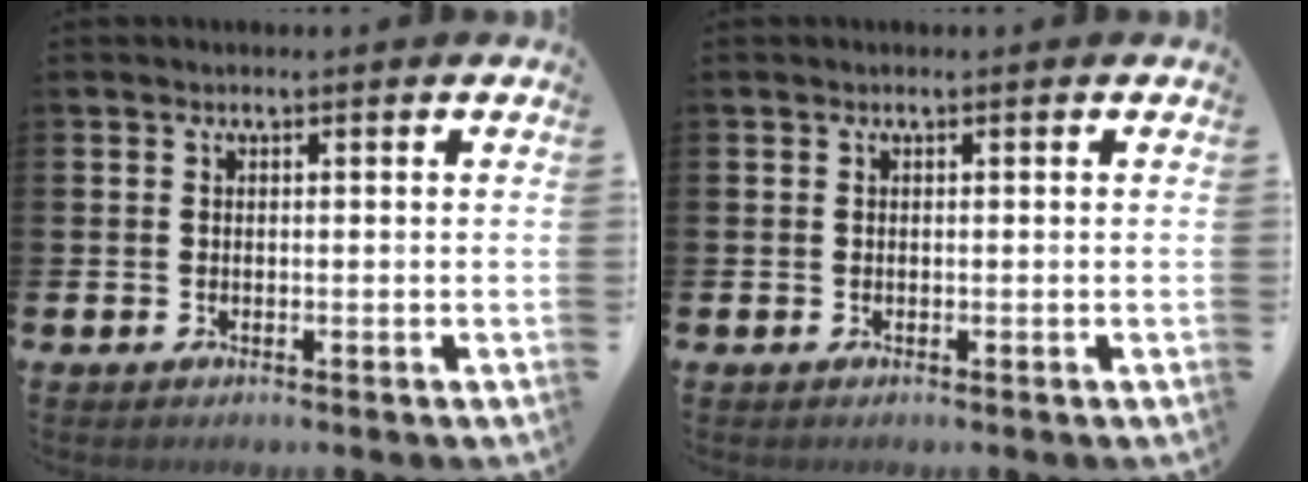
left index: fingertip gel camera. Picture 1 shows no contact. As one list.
[{"total": 0.0}]